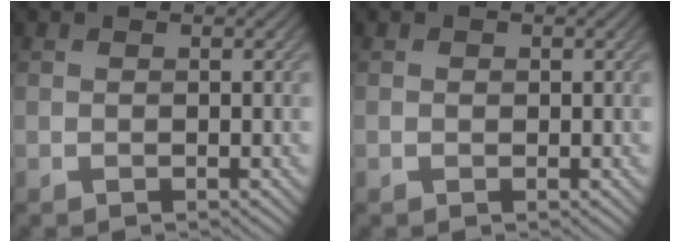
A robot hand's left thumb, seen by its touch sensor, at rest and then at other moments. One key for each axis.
{"total": 0.5, "fx": 0.1, "fy": 0.5, "fz": 0.2, "tx": -0.003, "ty": -0.004, "tz": -0.001}